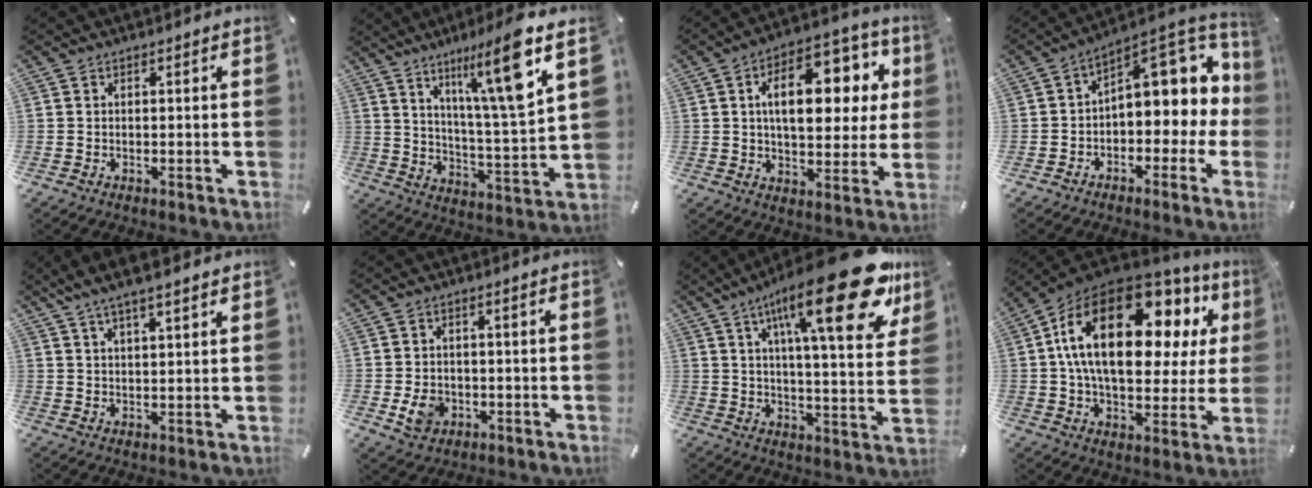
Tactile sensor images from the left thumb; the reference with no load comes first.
{"total": 16.6, "force": [9.7, 2.4, 13.2], "torque": [-0.212, -0.049, 0.144]}
{"total": 17.3, "force": [5.0, 9.8, 13.3], "torque": [-0.193, -0.012, 0.081]}
{"total": 12.0, "force": [4.4, 7.1, 8.6], "torque": [-0.106, -0.040, 0.075]}
{"total": 6.1, "force": [4.9, 1.0, 3.4], "torque": [-0.077, -0.014, 0.089]}
{"total": 5.6, "force": [-1.3, 4.8, 2.7], "torque": [-0.050, -0.003, -0.024]}
{"total": 27.0, "force": [13.9, 6.9, 22.0], "torque": [-0.335, -0.075, 0.213]}
{"total": 25.3, "force": [8.9, 13.2, 19.7], "torque": [-0.355, -0.044, 0.143]}